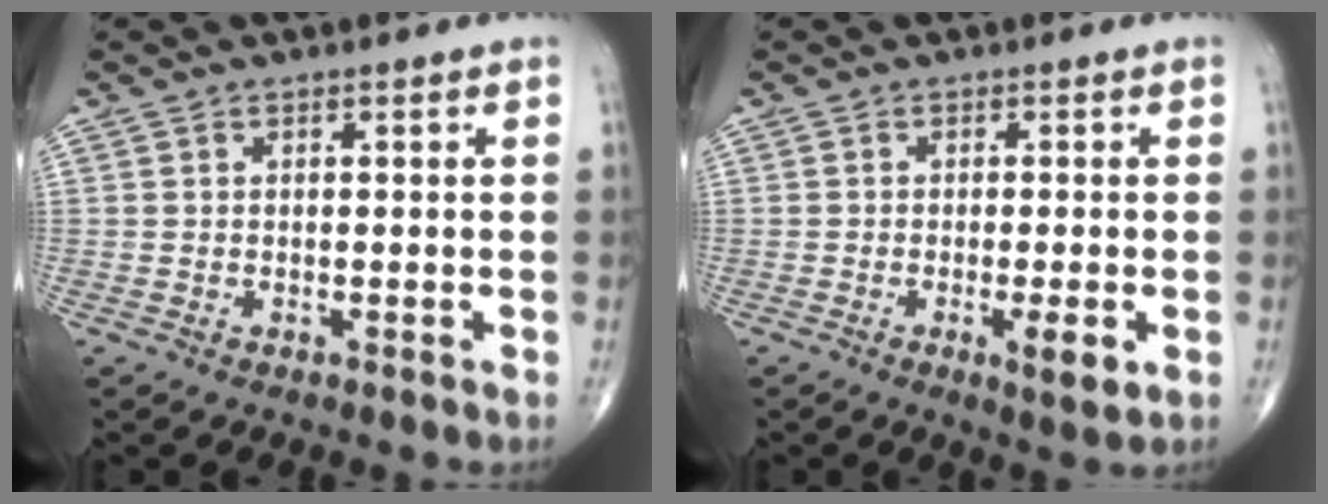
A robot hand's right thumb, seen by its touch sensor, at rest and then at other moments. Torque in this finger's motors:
{"motor_torque": [0.35, 0.43, 0.03, -0.05, 0.13]}